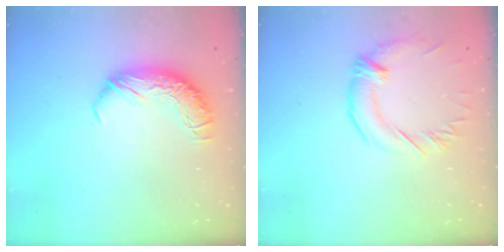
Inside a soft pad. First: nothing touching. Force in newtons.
{"total": 1.1, "press": 0.1, "slide": 1.1}